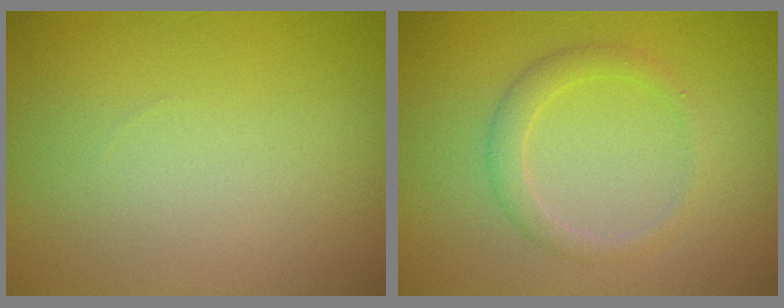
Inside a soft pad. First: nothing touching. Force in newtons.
{"total": 1.9, "press": 1.9, "slide": 0.1}